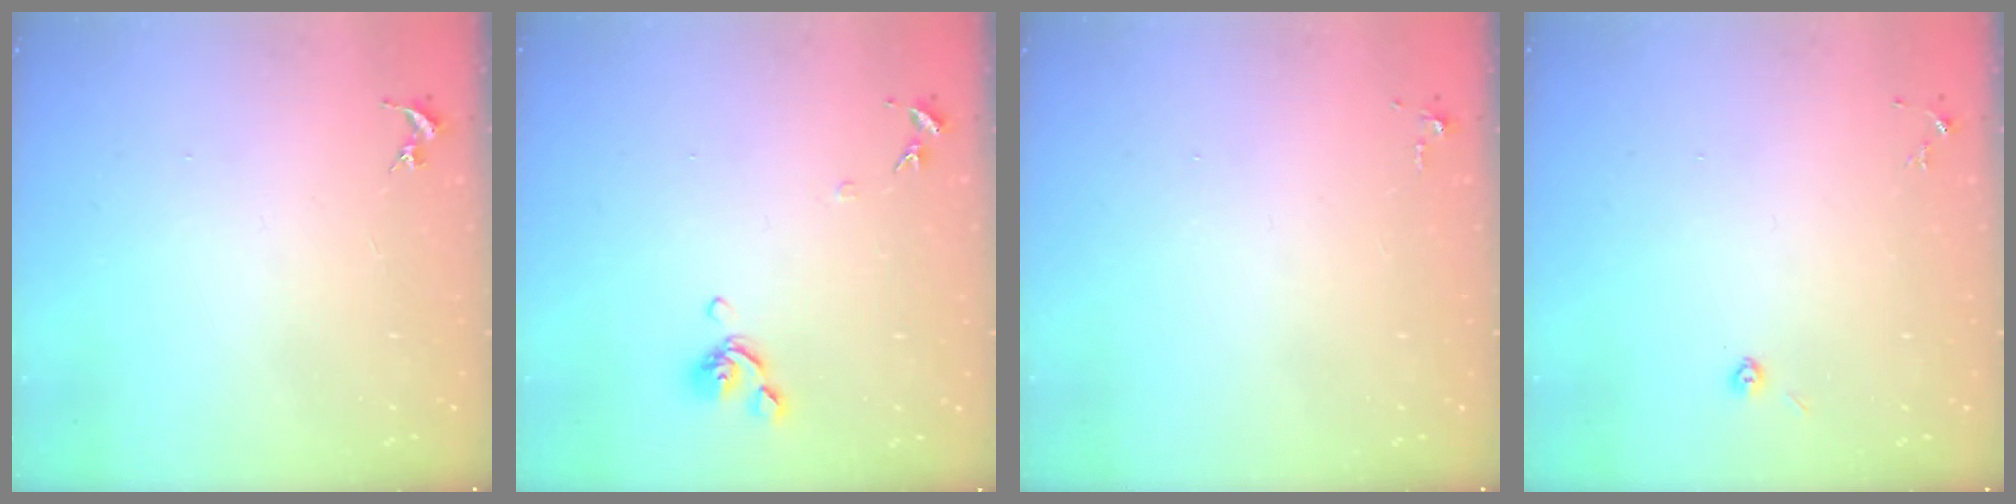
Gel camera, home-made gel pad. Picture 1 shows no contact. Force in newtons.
{"total": 8.0, "press": 7.9, "slide": 1.4}
{"total": 3.8, "press": 3.8, "slide": 0.6}
{"total": 2.9, "press": 2.8, "slide": 1.0}